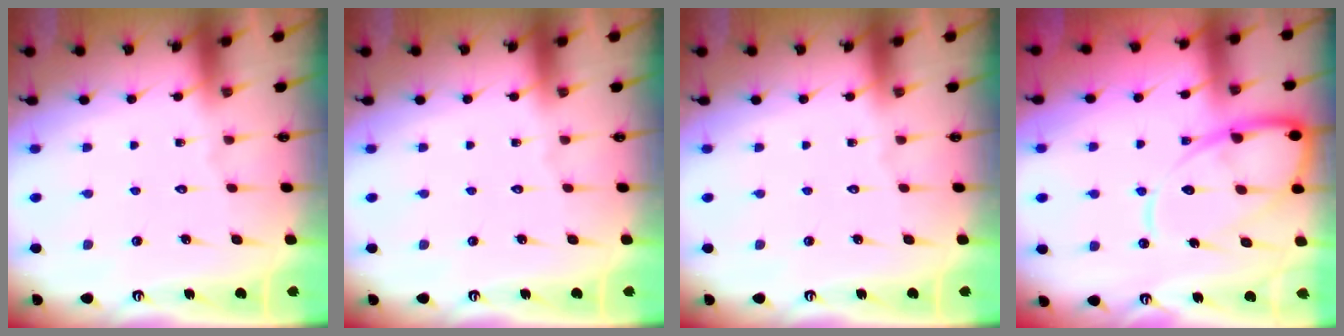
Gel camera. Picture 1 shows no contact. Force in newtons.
{"total": 0.0}
{"total": 0.0}
{"total": 13.7, "press": 13.6, "slide": 1.2}